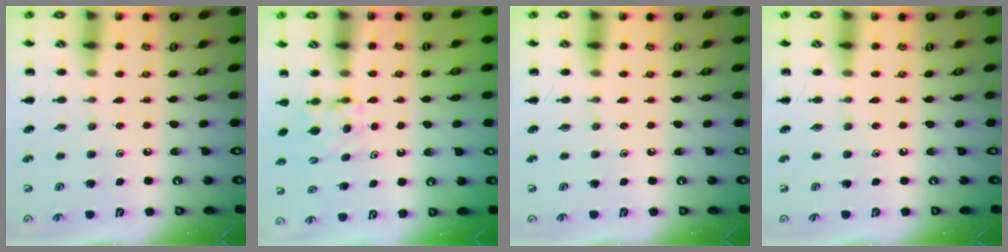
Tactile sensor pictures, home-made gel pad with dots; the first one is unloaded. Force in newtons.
{"total": 3.5, "press": 3.4, "slide": 1.1}
{"total": 0.0}
{"total": 0.0}